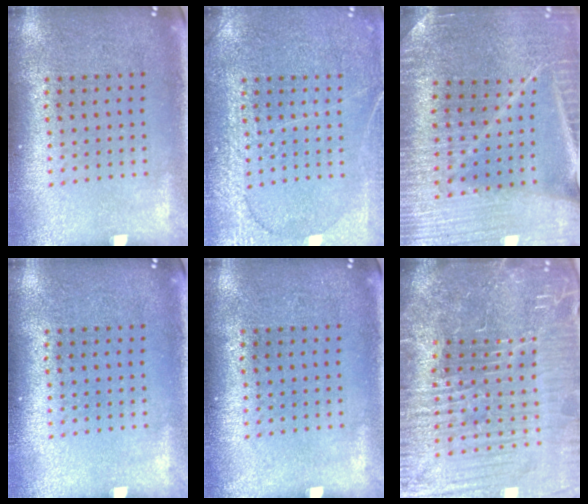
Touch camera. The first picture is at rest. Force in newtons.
{"total": 4.7, "press": 4.7, "slide": 0.6}
{"total": 3.3, "press": 3.2, "slide": 0.4}
{"total": 0.0}
{"total": 0.0}
{"total": 7.4, "press": 6.6, "slide": 3.5}